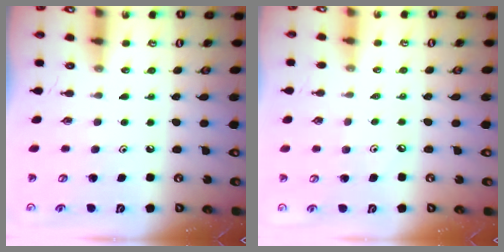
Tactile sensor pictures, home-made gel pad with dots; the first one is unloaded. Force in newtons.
{"total": 4.0, "press": 3.9, "slide": 0.6}